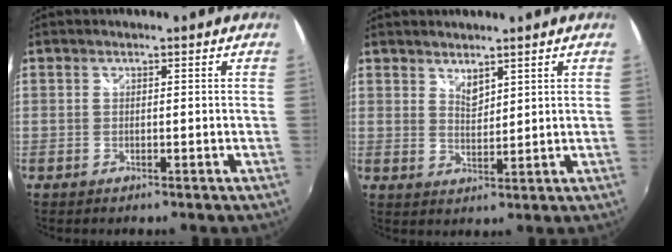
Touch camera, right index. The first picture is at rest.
{"total": 3.0, "force": [2.6, 1.0, 1.2], "torque": [-0.017, -0.001, 0.046]}